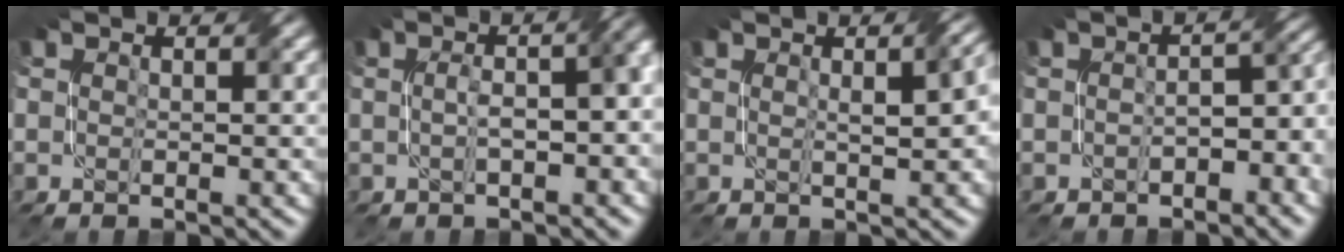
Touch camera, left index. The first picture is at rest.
{"total": 7.5, "force": [-0.5, 3.4, 6.7], "torque": [-0.055, 0.010, -0.014]}
{"total": 4.1, "force": [0.8, 1.0, 3.9], "torque": [-0.035, 0.016, 0.011]}
{"total": 4.4, "force": [-1.8, 2.1, 3.4], "torque": [-0.035, 0.005, -0.032]}